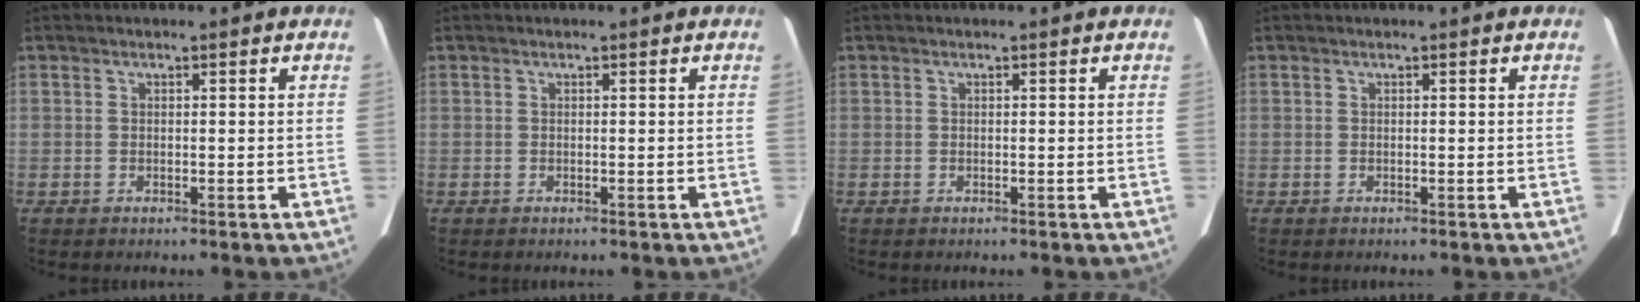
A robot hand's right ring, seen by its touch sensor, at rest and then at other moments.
{"total": 0.0}
{"total": 0.0}
{"total": 0.0}